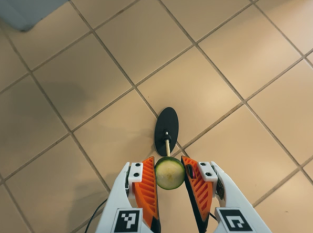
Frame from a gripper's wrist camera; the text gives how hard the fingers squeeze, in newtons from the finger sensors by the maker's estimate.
{"total": 5.4, "left": 4.8, "right": 6.0}